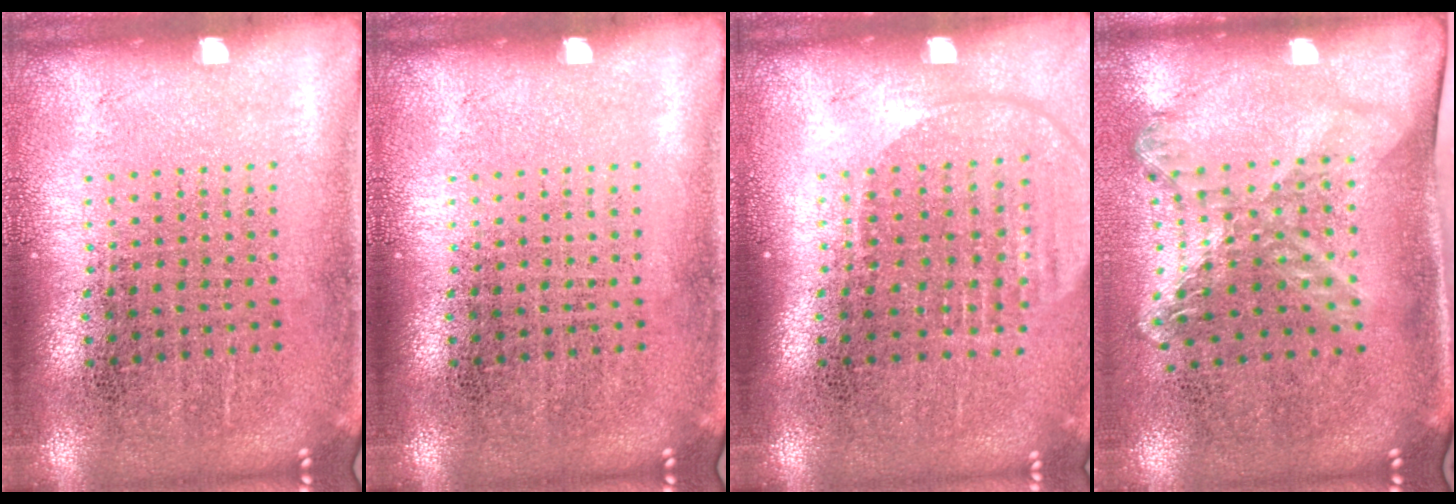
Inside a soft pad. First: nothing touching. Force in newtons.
{"total": 0.0}
{"total": 1.6, "press": 1.4, "slide": 0.8}
{"total": 1.8, "press": 1.3, "slide": 1.2}